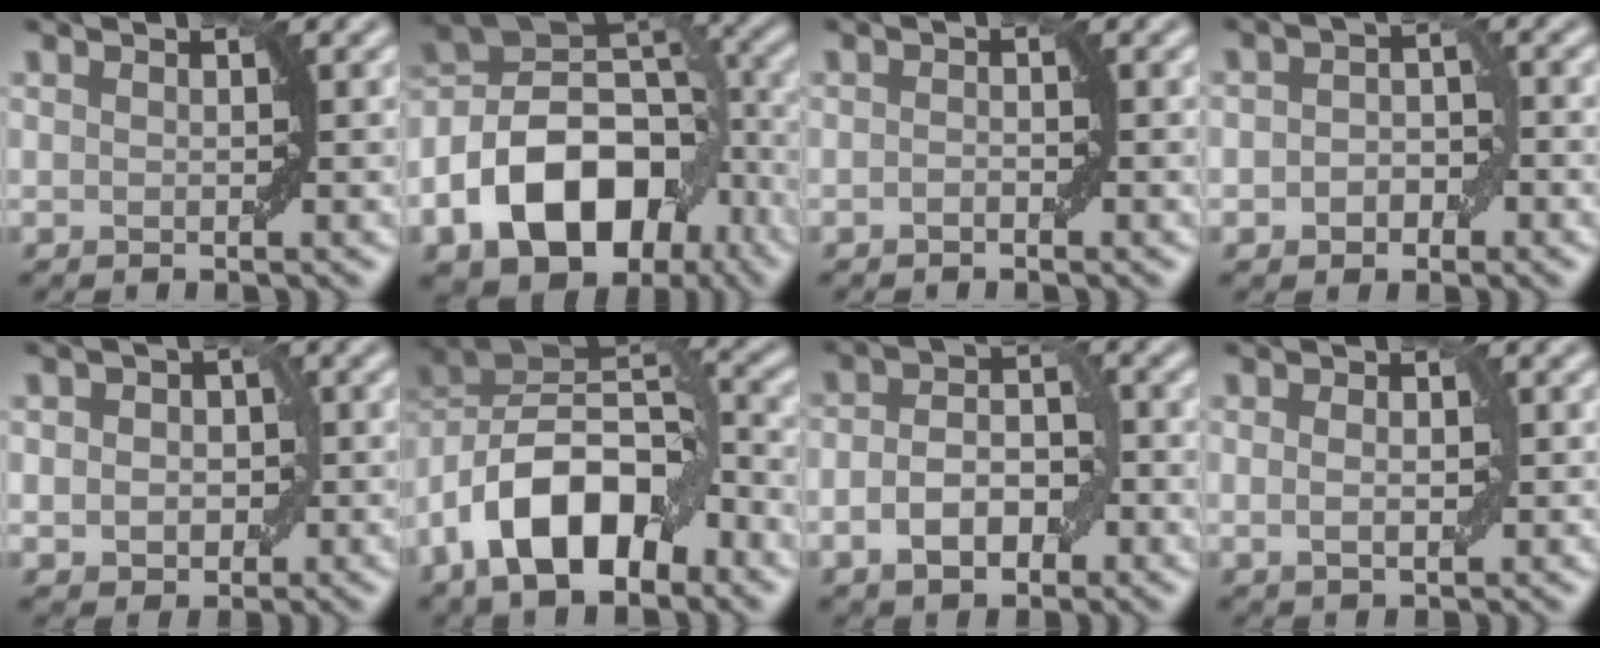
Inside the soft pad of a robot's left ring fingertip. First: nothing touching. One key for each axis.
{"total": 14.2, "fx": -6.0, "fy": 9.5, "fz": 8.7, "tx": -0.159, "ty": 0.003, "tz": -0.110}
{"total": 0.7, "fx": -0.4, "fy": 0.2, "fz": 0.5, "tx": -0.009, "ty": 0.003, "tz": -0.007}
{"total": 2.9, "fx": -0.8, "fy": 2.1, "fz": 1.9, "tx": -0.025, "ty": 0.003, "tz": -0.016}
{"total": 4.1, "fx": 0.0, "fy": 3.2, "fz": 2.6, "tx": -0.019, "ty": 0.008, "tz": -0.013}
{"total": 10.9, "fx": -4.3, "fy": 5.6, "fz": 8.2, "tx": -0.128, "ty": 0.017, "tz": -0.084}
{"total": 4.9, "fx": -1.5, "fy": 2.8, "fz": 3.7, "tx": -0.065, "ty": 0.004, "tz": -0.028}
{"total": 2.4, "fx": 0.3, "fy": 1.4, "fz": 2.0, "tx": -0.024, "ty": 0.001, "tz": 0.001}